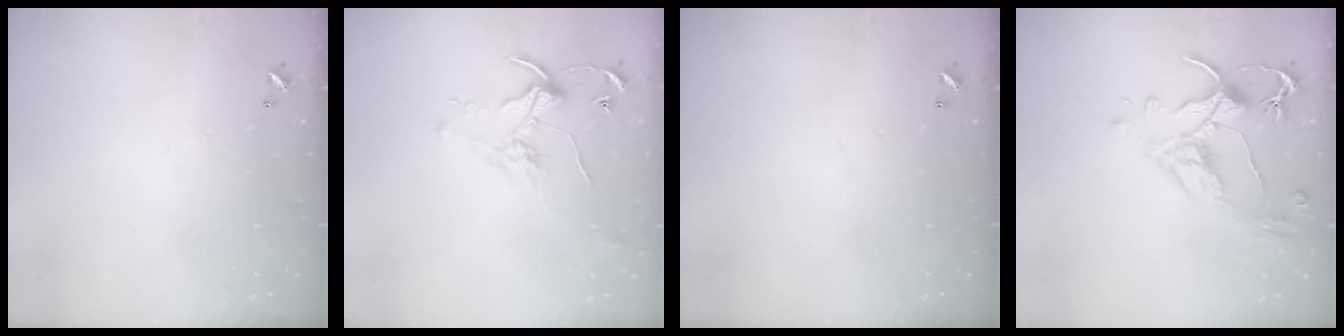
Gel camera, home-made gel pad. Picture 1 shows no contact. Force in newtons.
{"total": 2.1, "press": 2.1, "slide": 0.1}
{"total": 0.0}
{"total": 2.6, "press": 2.2, "slide": 1.3}